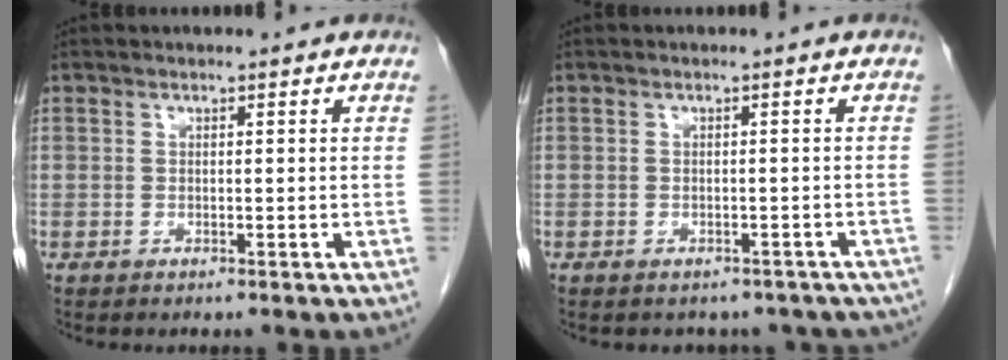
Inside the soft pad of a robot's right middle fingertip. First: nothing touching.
{"total": 8.0, "force": [-6.6, 4.2, 1.5], "torque": [-0.007, 0.007, -0.064]}